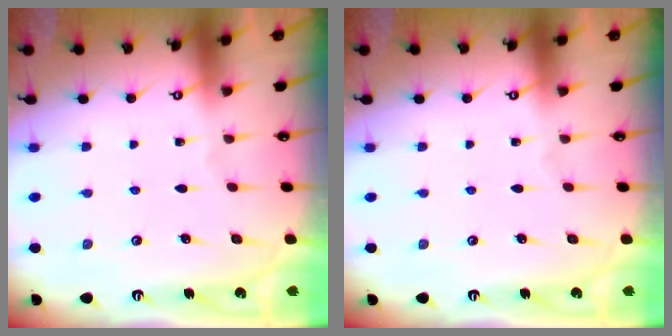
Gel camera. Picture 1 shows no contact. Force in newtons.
{"total": 0.0}